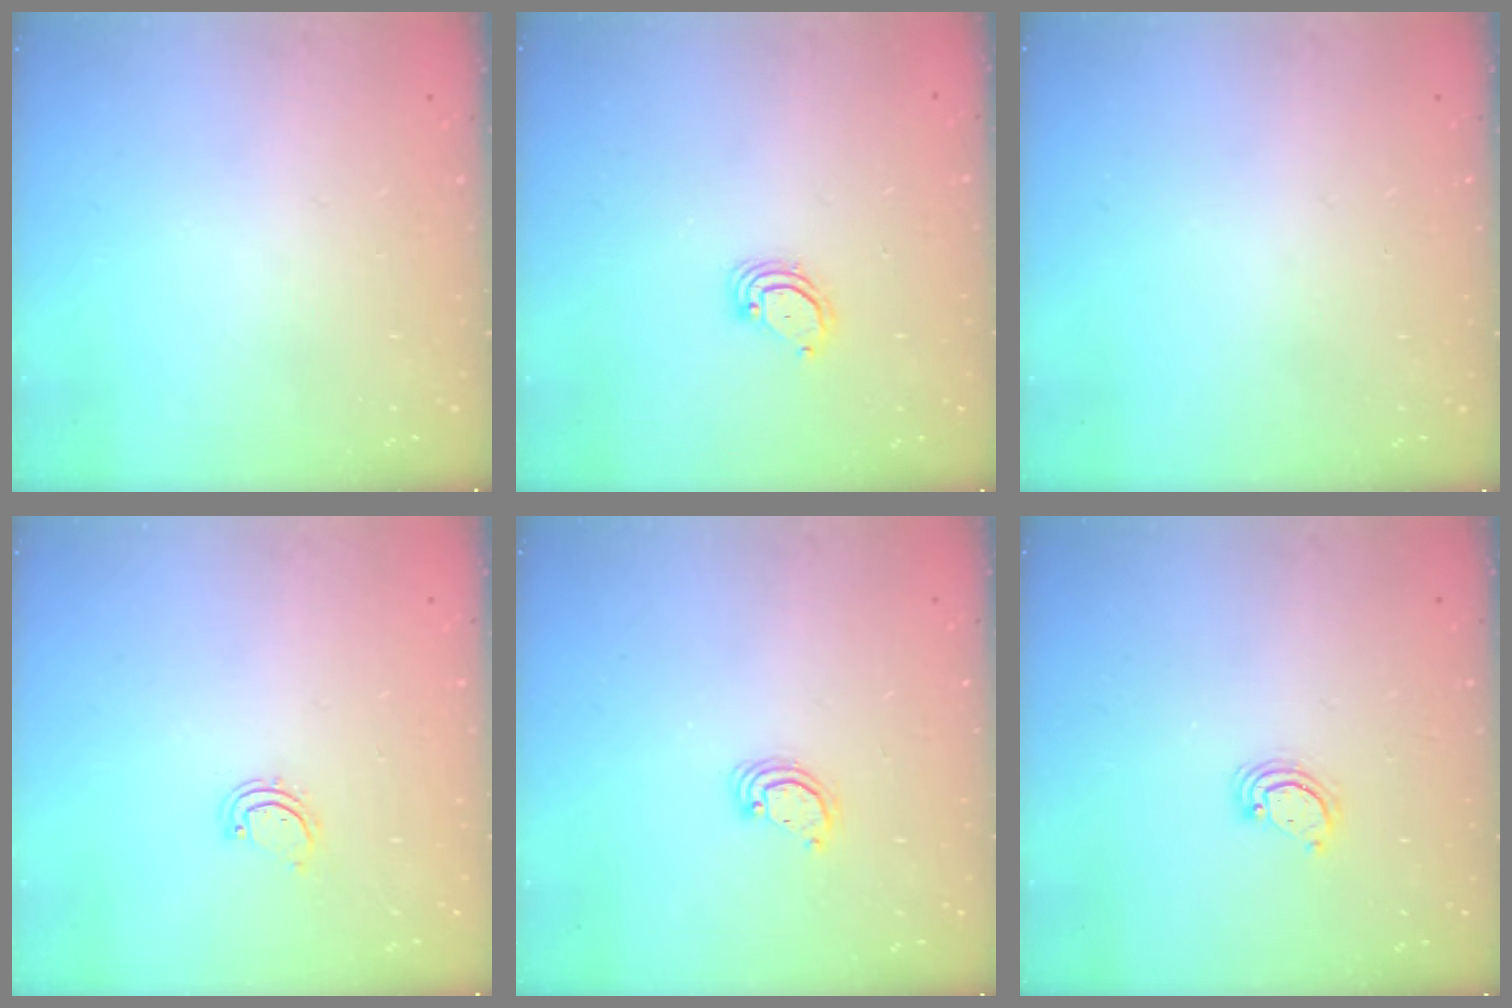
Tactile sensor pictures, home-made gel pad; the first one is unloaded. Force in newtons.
{"total": 3.5, "press": 3.5, "slide": 0.3}
{"total": 0.0}
{"total": 2.5, "press": 2.5, "slide": 0.3}
{"total": 2.5, "press": 2.5, "slide": 0.2}
{"total": 2.6, "press": 2.6, "slide": 0.3}